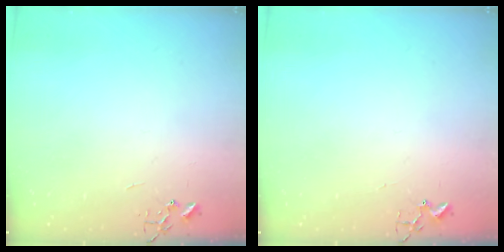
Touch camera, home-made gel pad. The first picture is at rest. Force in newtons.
{"total": 1.8, "press": 1.8, "slide": 0.2}